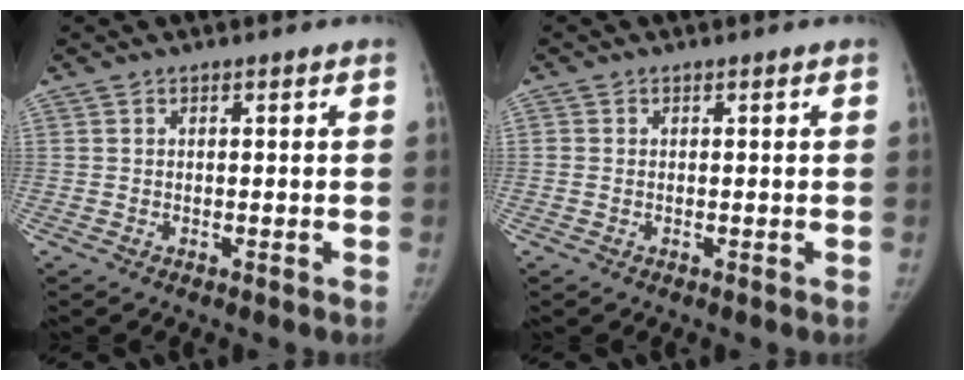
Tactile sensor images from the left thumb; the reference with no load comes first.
{"total": 0.9, "force": [-0.2, 0.7, 0.5], "torque": [-0.010, 0.000, -0.002]}